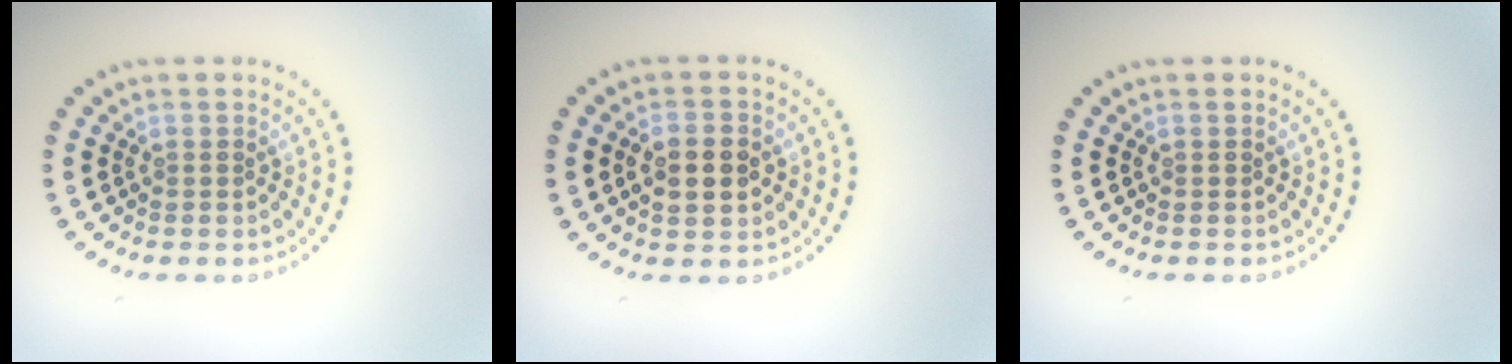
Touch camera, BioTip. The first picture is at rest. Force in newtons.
{"total": 3.9, "press": 3.9, "slide": 0.2}
{"total": 0.0}